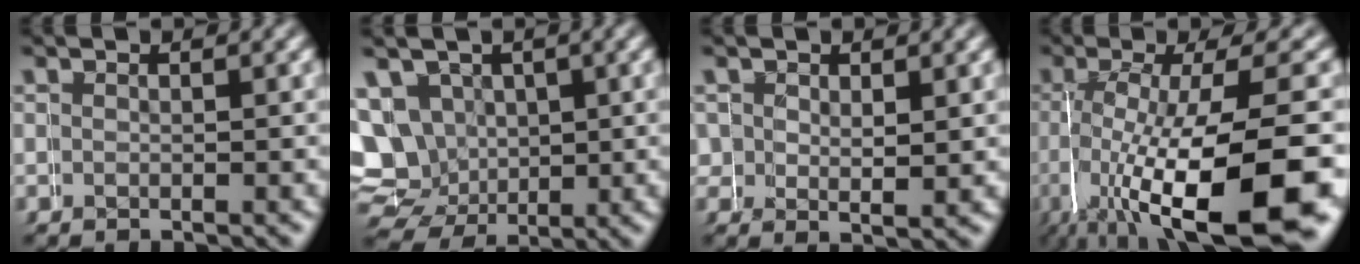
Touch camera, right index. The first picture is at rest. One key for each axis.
{"total": 10.7, "fx": 0.5, "fy": 10.2, "fz": 3.3, "tx": -0.111, "ty": -0.049, "tz": 0.018}
{"total": 1.8, "fx": 1.4, "fy": 1.1, "fz": 0.4, "tx": -0.023, "ty": -0.018, "tz": 0.034}
{"total": 12.5, "fx": -2.3, "fy": 5.0, "fz": 11.2, "tx": -0.206, "ty": -0.041, "tz": -0.001}